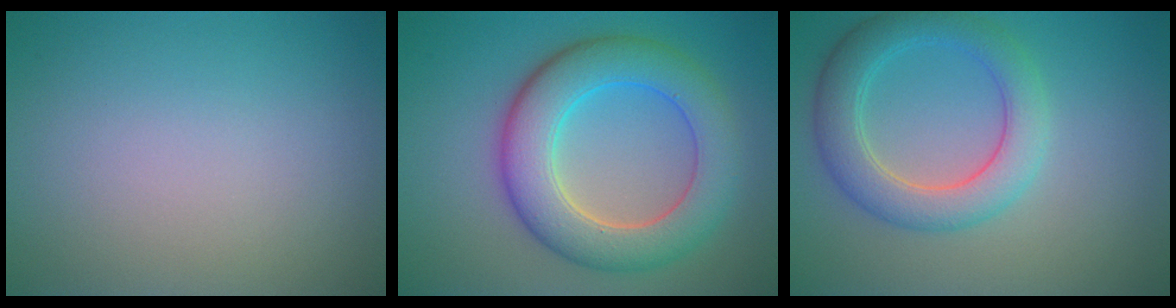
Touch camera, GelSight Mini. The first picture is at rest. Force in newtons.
{"total": 7.8, "press": 7.8, "slide": 0.4}
{"total": 5.0, "press": 5.0, "slide": 0.5}